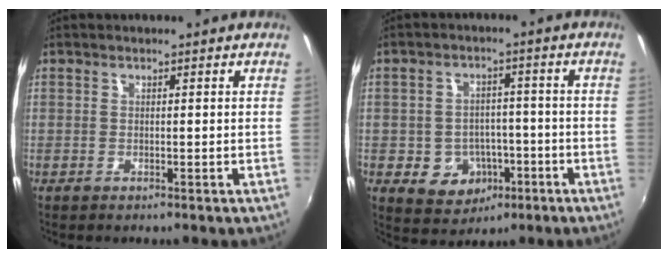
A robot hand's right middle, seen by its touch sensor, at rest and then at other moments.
{"total": 9.0, "force": [-3.4, 7.5, 3.7], "torque": [-0.090, 0.013, -0.030]}